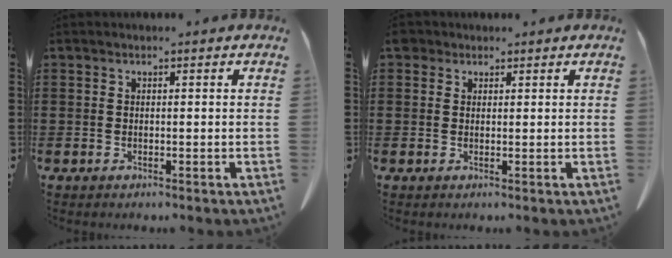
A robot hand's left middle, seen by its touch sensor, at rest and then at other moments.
{"total": 1.6, "force": [1.1, 1.1, 0.3], "torque": [-0.012, 0.007, 0.022]}